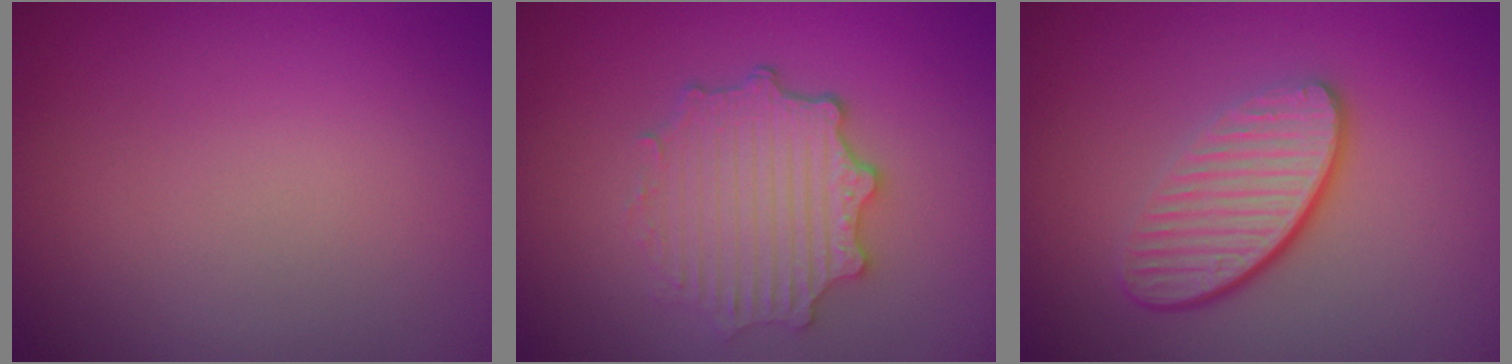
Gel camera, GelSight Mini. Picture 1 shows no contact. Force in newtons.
{"total": 4.6, "press": 3.6, "slide": 2.8}
{"total": 4.6, "press": 3.2, "slide": 3.3}